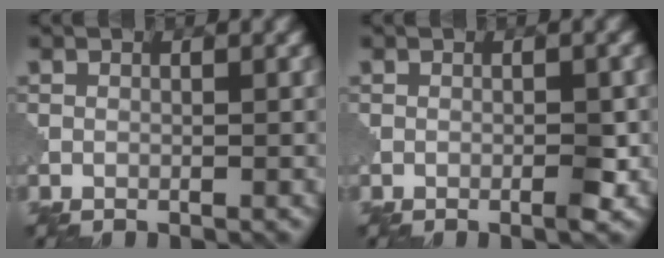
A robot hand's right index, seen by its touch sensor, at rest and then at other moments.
{"total": 1.0, "force": [-0.5, 0.1, 0.9], "torque": [-0.013, 0.003, -0.007]}